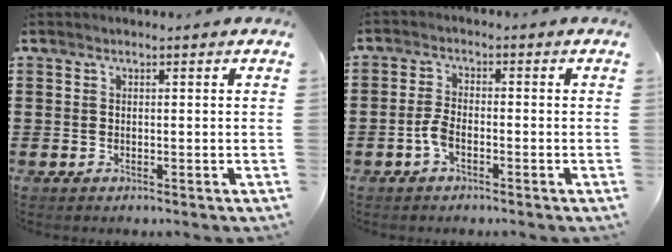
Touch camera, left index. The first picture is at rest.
{"total": 3.2, "force": [-1.3, 1.3, 2.7], "torque": [-0.070, -0.002, -0.031]}